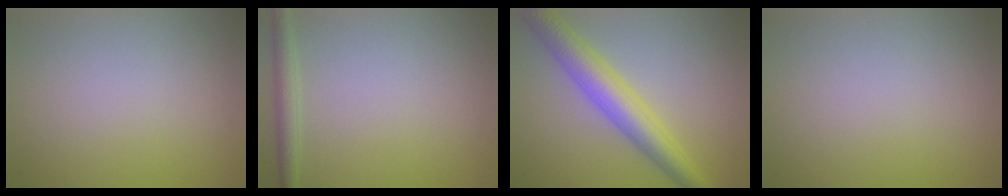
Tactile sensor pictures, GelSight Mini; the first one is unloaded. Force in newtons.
{"total": 1.8, "press": 1.8, "slide": 0.1}
{"total": 5.5, "press": 5.5, "slide": 0.1}
{"total": 0.0}